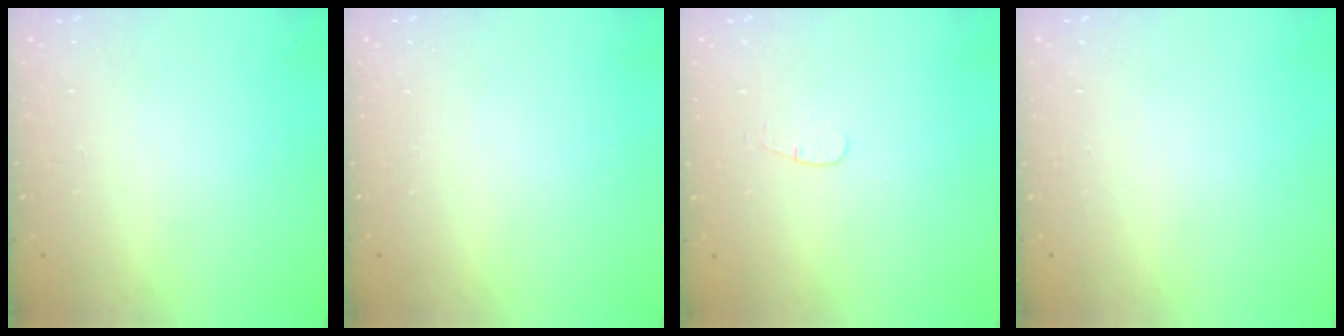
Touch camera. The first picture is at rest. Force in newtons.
{"total": 0.0}
{"total": 3.4, "press": 3.3, "slide": 0.4}
{"total": 0.0}